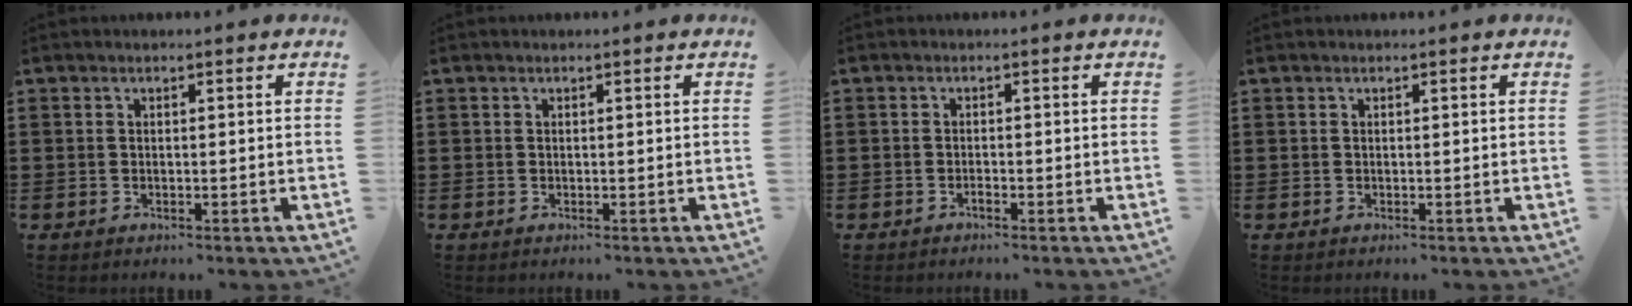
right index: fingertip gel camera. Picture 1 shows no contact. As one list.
[{"total": 0.0}, {"total": 0.7, "force": [-0.7, 0.2, 0.2], "torque": [-0.007, -0.001, -0.013]}, {"total": 0.0}]